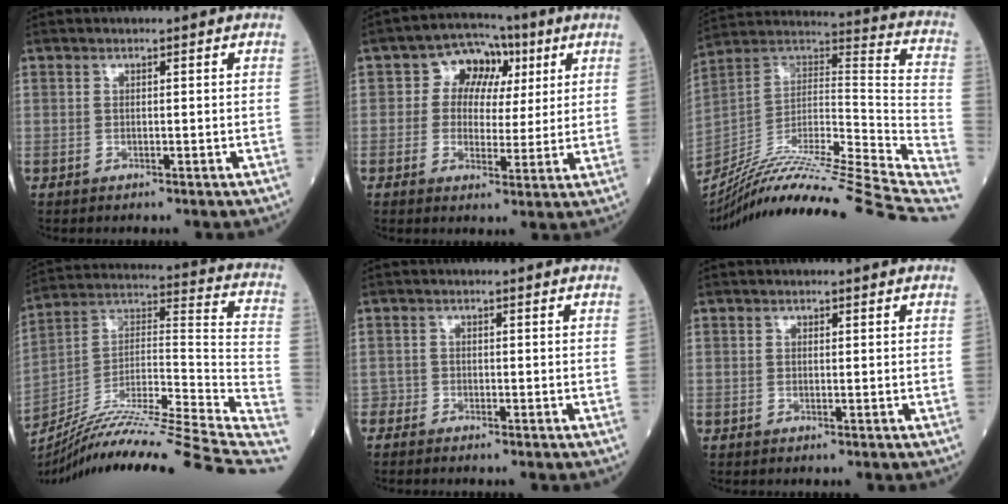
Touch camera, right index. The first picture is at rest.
{"total": 7.0, "force": [2.1, 5.6, 3.7], "torque": [-0.045, 0.027, 0.031]}
{"total": 36.7, "force": [-30.5, -0.1, 20.5], "torque": [-0.228, -0.042, -0.462]}
{"total": 31.2, "force": [-25.4, -0.4, 18.1], "torque": [-0.210, -0.010, -0.393]}
{"total": 1.0, "force": [-0.9, 0.2, -0.3], "torque": [0.008, 0.000, -0.022]}
{"total": 0.0}